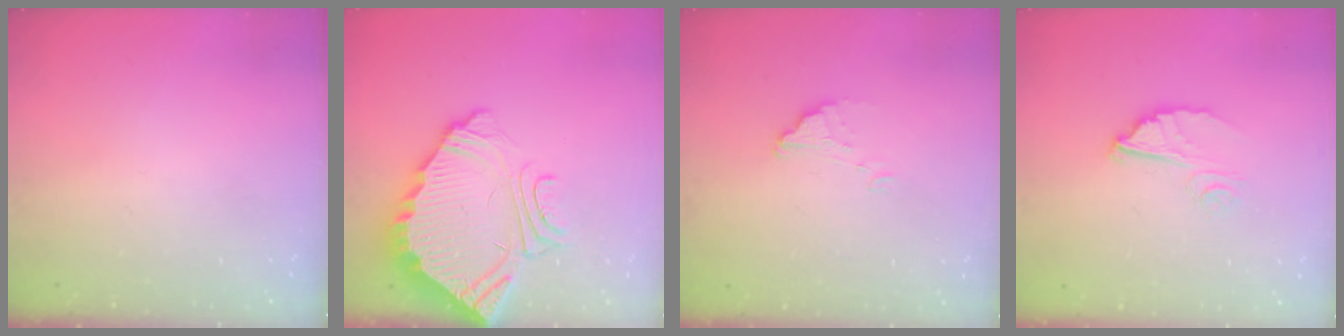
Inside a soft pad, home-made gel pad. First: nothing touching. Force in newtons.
{"total": 9.7, "press": 9.7, "slide": 0.7}
{"total": 1.6, "press": 1.6, "slide": 0.1}
{"total": 7.4, "press": 7.4, "slide": 0.5}